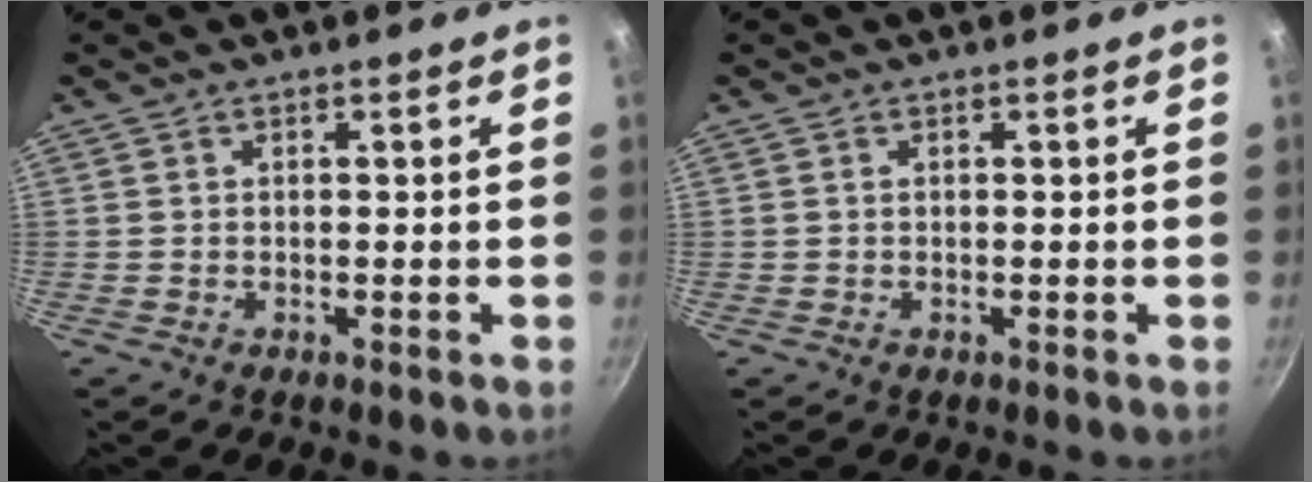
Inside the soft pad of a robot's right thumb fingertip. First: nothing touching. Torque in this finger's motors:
{"motor_torque": [0.39, -0.27, 0.02, -0.08, 0.00]}